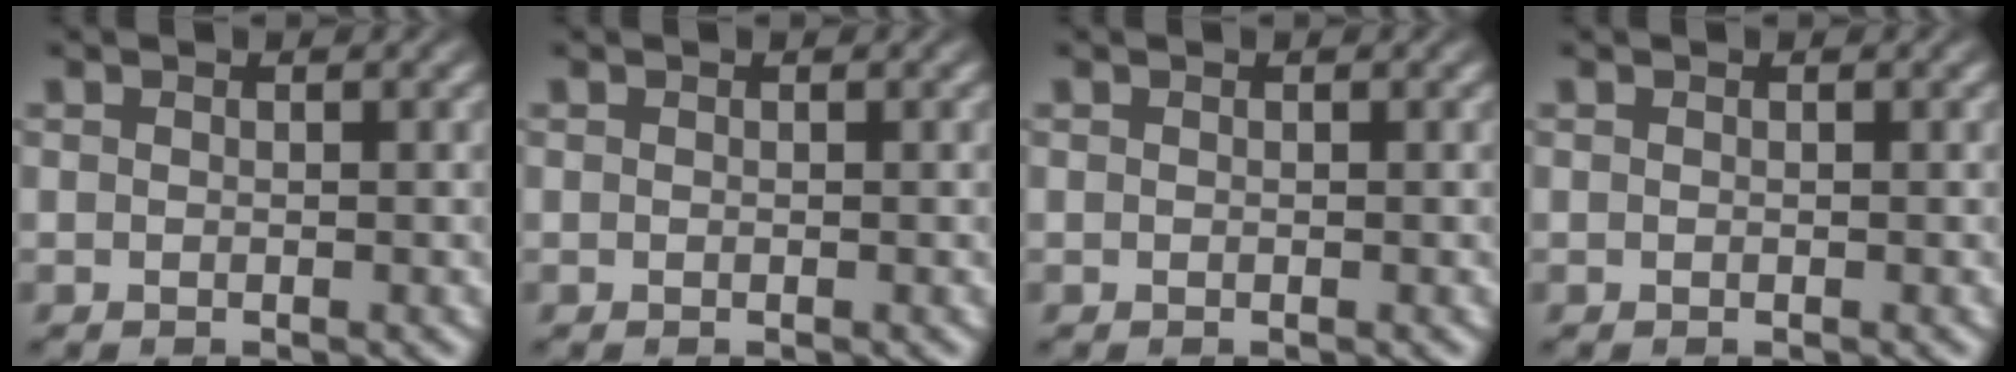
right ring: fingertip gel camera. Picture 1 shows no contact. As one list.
[{"total": 0.0}, {"total": 0.0}, {"total": 0.0}]